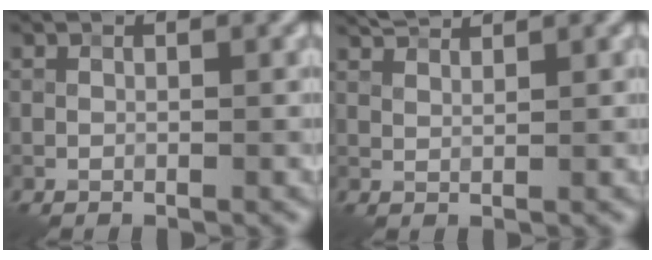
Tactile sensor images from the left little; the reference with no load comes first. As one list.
[{"total": 2.4, "force": [2.1, 0.3, 1.0], "torque": [-0.028, 0.000, 0.040]}]